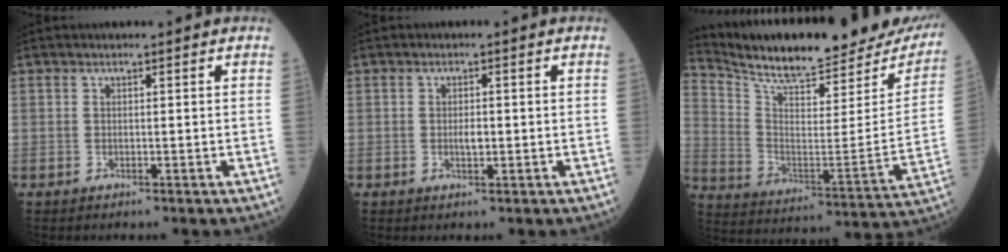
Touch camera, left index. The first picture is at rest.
{"total": 1.6, "force": [-0.4, 0.6, 1.4], "torque": [-0.026, -0.003, -0.007]}
{"total": 26.4, "force": [24.0, 4.7, 9.8], "torque": [-0.166, -0.076, 0.335]}